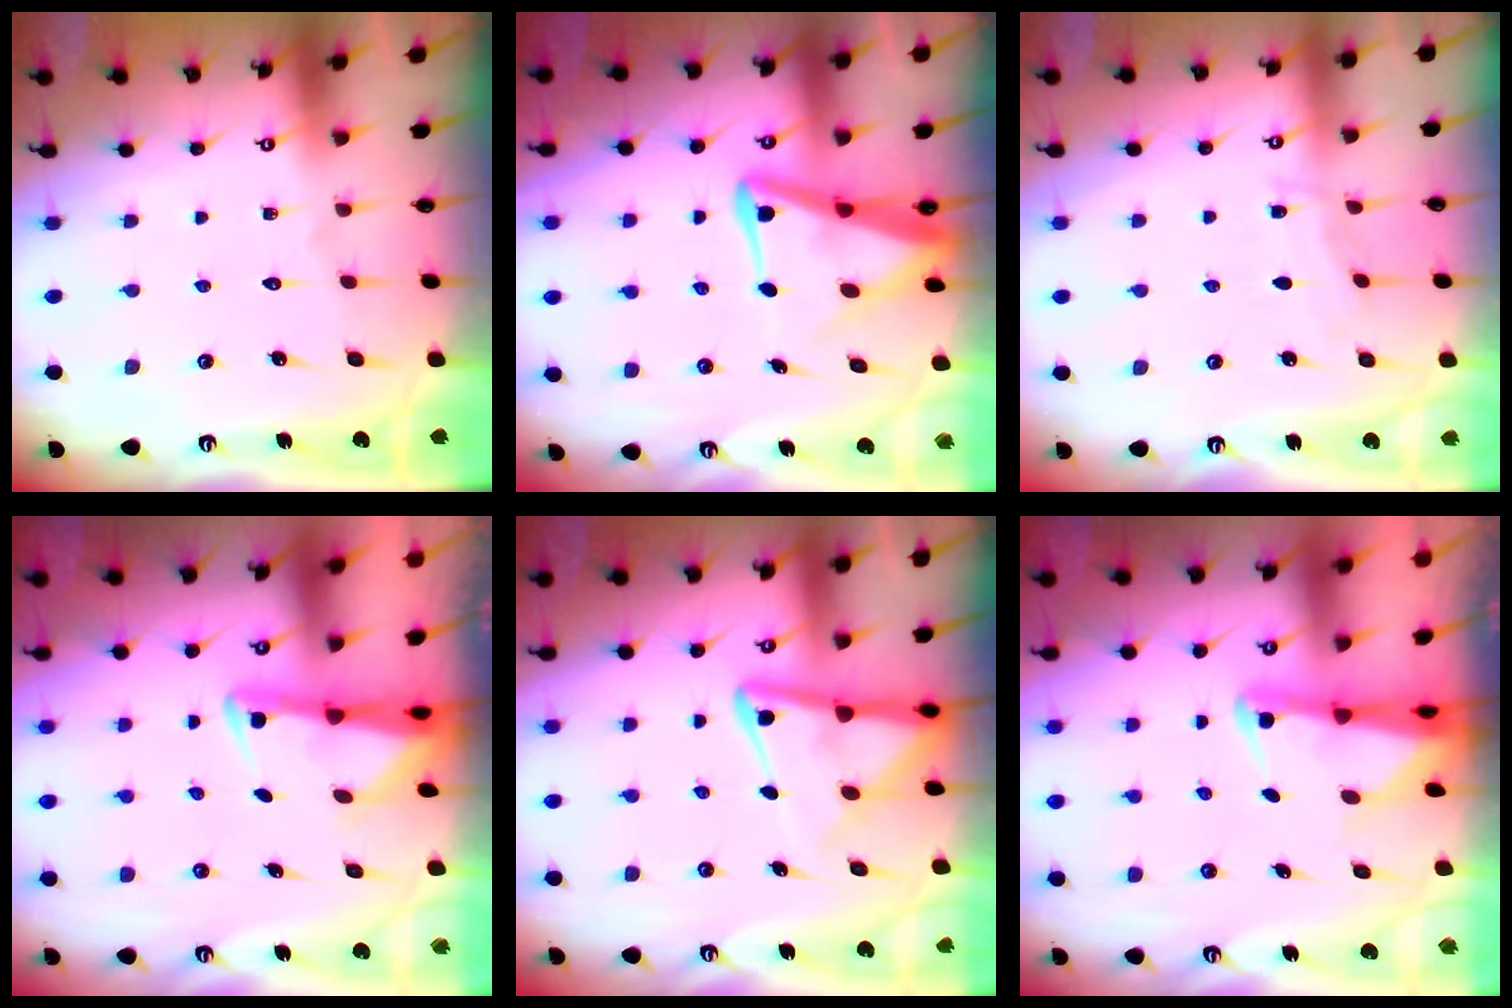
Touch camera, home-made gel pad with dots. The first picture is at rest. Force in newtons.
{"total": 7.8, "press": 7.8, "slide": 1.0}
{"total": 2.9, "press": 2.9, "slide": 0.3}
{"total": 3.0, "press": 2.9, "slide": 0.6}
{"total": 8.2, "press": 8.1, "slide": 1.0}
{"total": 2.4, "press": 2.4, "slide": 0.5}